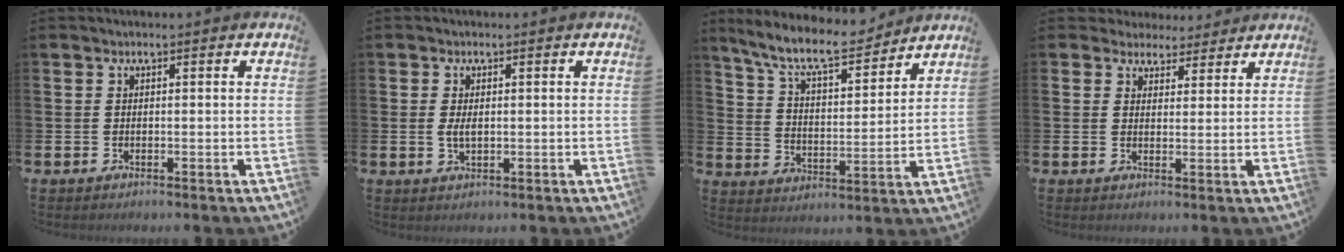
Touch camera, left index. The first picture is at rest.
{"total": 1.9, "force": [0.1, 0.9, 1.6], "torque": [-0.027, 0.002, 0.000]}
{"total": 9.8, "force": [8.8, 2.0, 3.7], "torque": [-0.100, -0.053, 0.155]}
{"total": 3.2, "force": [2.8, 1.6, -0.3], "torque": [0.005, -0.017, 0.046]}